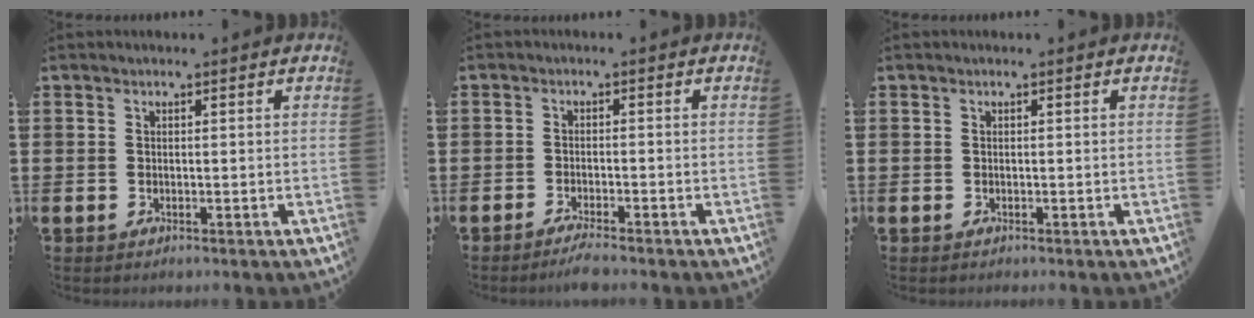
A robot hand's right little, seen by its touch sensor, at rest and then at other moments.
{"total": 2.1, "force": [-1.8, 0.0, 1.1], "torque": [-0.019, 0.004, -0.035]}
{"total": 0.0}